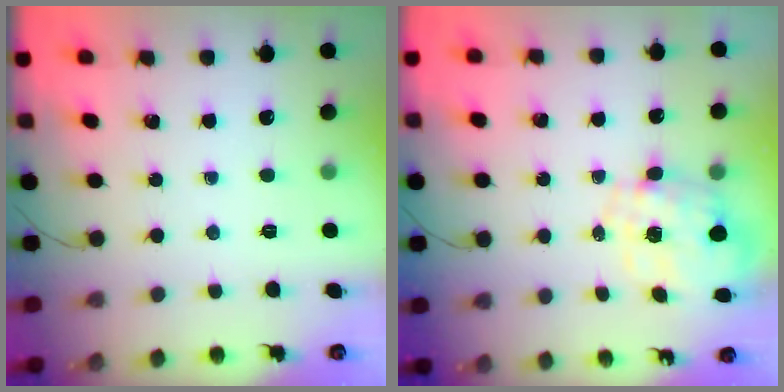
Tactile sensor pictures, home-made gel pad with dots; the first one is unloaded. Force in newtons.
{"total": 2.3, "press": 2.0, "slide": 1.2}